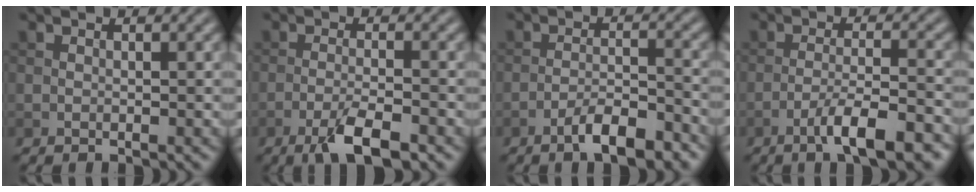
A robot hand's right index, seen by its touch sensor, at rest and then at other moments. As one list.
[{"total": 4.7, "force": [-2.9, 1.0, 3.5], "torque": [-0.067, -0.002, -0.054]}, {"total": 4.9, "force": [-3.4, 1.2, 3.4], "torque": [-0.057, 0.009, -0.057]}, {"total": 6.4, "force": [-4.0, 1.2, 4.9], "torque": [-0.079, 0.005, -0.064]}]